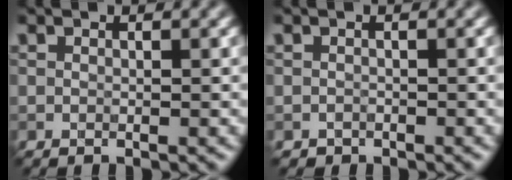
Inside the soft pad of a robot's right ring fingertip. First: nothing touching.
{"total": 0.6, "force": [-0.4, 0.3, -0.3], "torque": [0.010, 0.000, -0.007]}